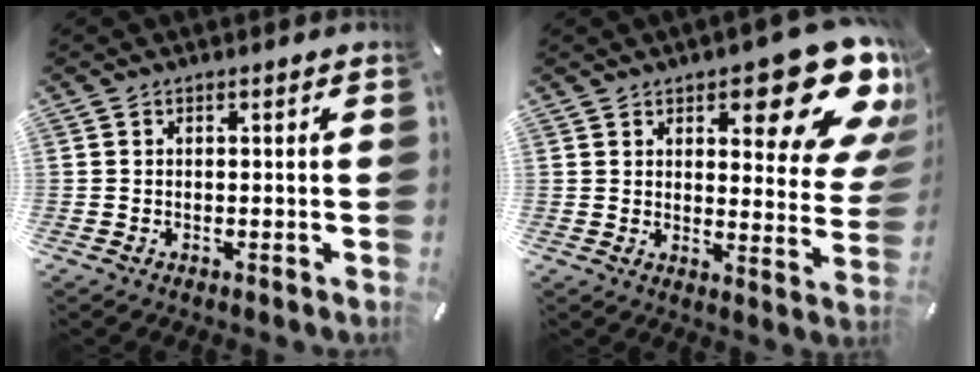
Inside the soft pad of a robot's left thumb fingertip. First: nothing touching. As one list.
[{"total": 18.5, "force": [10.8, 7.2, 13.2], "torque": [-0.157, -0.082, 0.175]}]